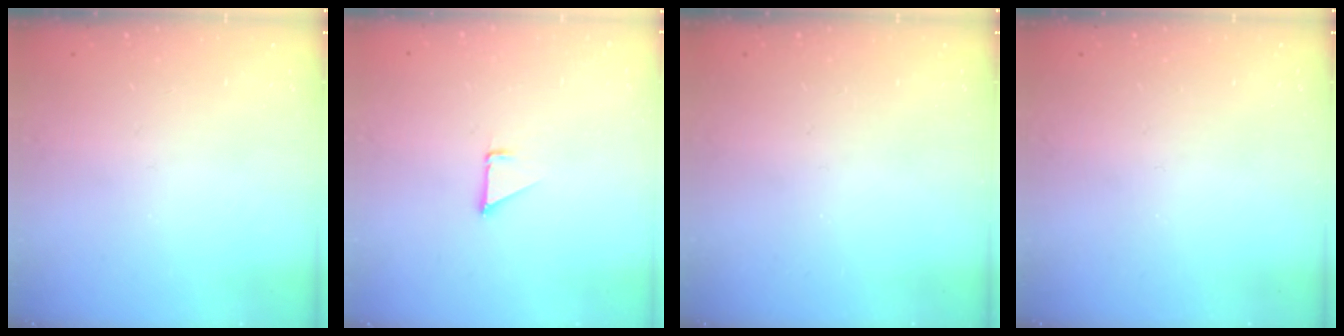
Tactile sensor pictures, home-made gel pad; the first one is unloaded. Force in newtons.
{"total": 1.3, "press": 1.3, "slide": 0.1}
{"total": 0.0}
{"total": 0.0}